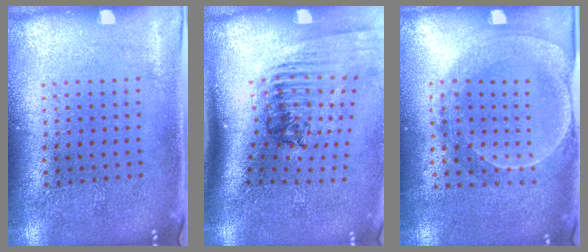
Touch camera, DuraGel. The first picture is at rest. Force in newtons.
{"total": 2.5, "press": 1.8, "slide": 1.8}
{"total": 1.8, "press": 1.8, "slide": 0.5}